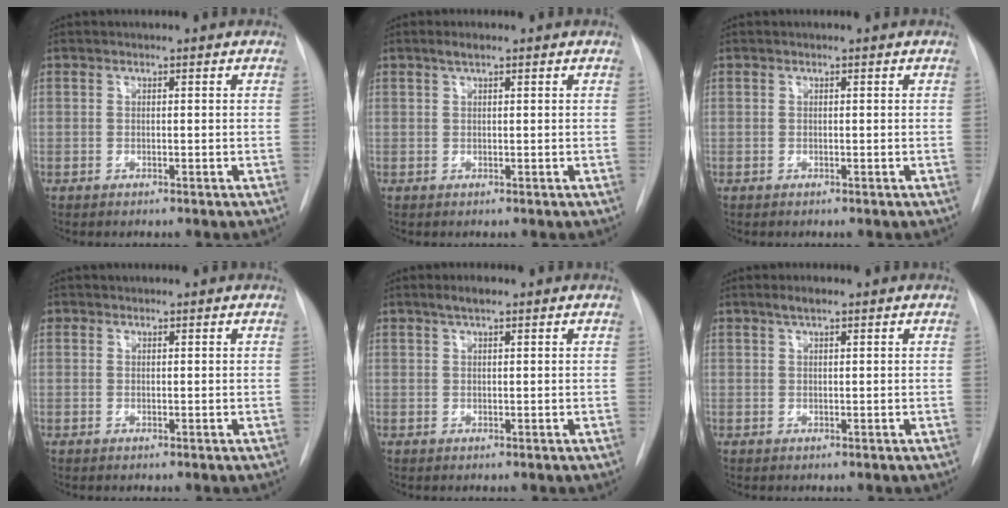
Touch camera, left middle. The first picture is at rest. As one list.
[{"total": 1.3, "force": [0.9, 0.2, 0.9], "torque": [-0.021, 0.005, 0.017]}, {"total": 0.0}, {"total": 0.5, "force": [0.3, 0.4, 0.0], "torque": [0.000, 0.005, 0.005]}, {"total": 2.0, "force": [1.4, 0.4, 1.4], "torque": [-0.030, 0.008, 0.023]}, {"total": 1.7, "force": [1.2, 0.3, 1.2], "torque": [-0.027, 0.006, 0.021]}]